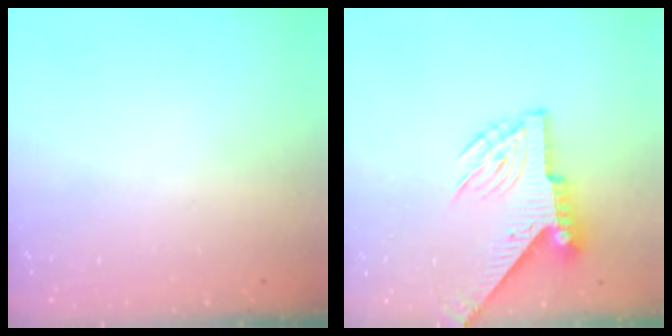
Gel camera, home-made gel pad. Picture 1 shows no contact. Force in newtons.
{"total": 7.8, "press": 7.7, "slide": 1.3}